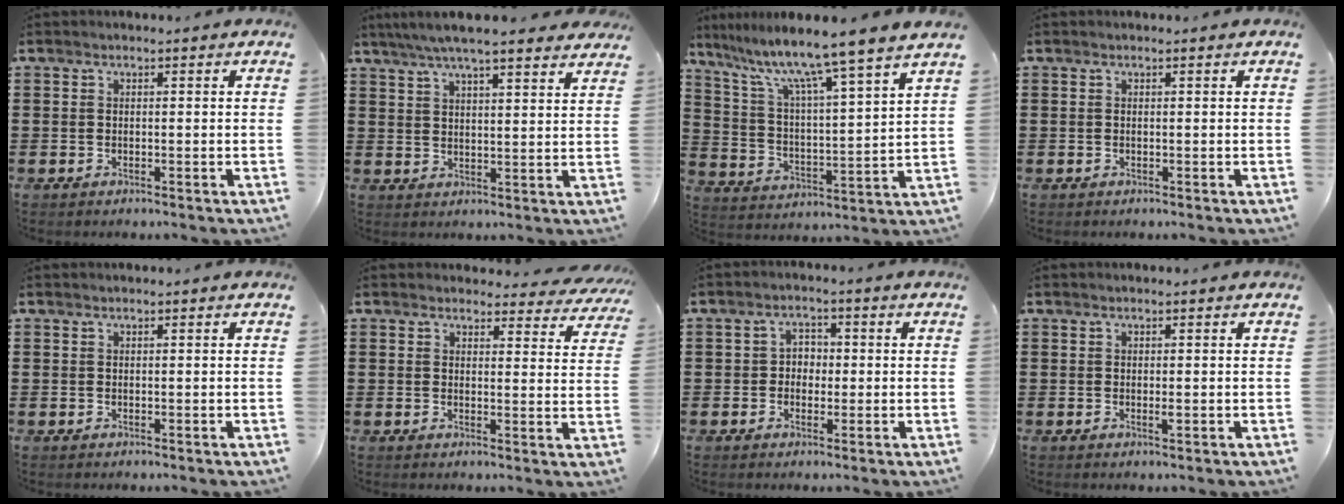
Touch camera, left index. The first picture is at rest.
{"total": 5.9, "force": [5.2, 0.7, 2.7], "torque": [-0.068, -0.010, 0.094]}
{"total": 9.1, "force": [7.7, -1.3, 4.7], "torque": [-0.123, -0.062, 0.120]}
{"total": 0.0}
{"total": 0.0}
{"total": 3.5, "force": [3.3, 0.8, 0.8], "torque": [-0.012, -0.018, 0.057]}
{"total": 2.7, "force": [-0.4, 2.3, 1.4], "torque": [-0.035, 0.009, -0.013]}
{"total": 0.9, "force": [0.0, 0.1, 0.9], "torque": [-0.017, -0.005, 0.002]}